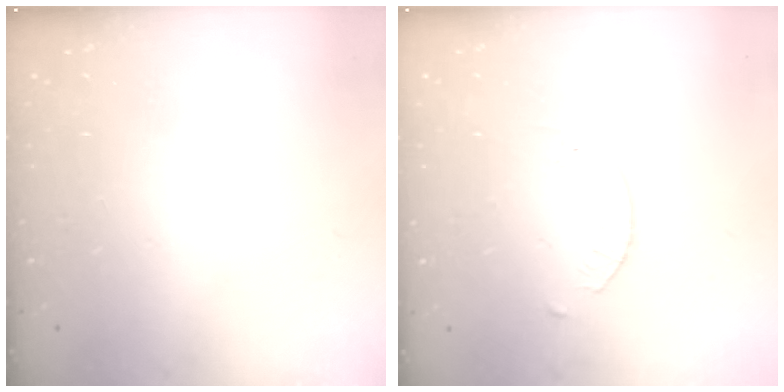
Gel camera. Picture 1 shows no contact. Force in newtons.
{"total": 2.8, "press": 2.7, "slide": 0.3}